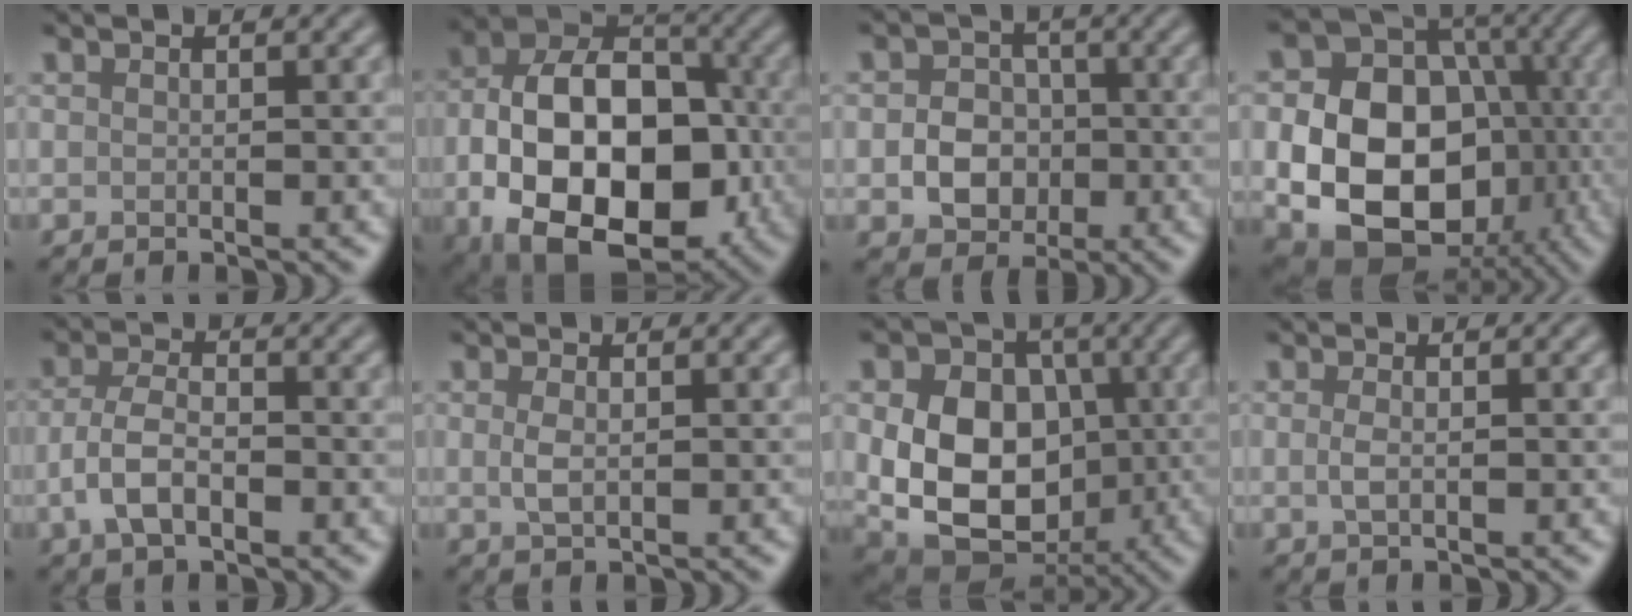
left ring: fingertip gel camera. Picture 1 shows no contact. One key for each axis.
{"total": 15.7, "fx": -3.3, "fy": 10.0, "fz": 11.6, "tx": -0.176, "ty": -0.011, "tz": -0.059}
{"total": 4.3, "fx": -0.9, "fy": 3.6, "fz": 2.2, "tx": -0.029, "ty": -0.001, "tz": -0.016}
{"total": 15.0, "fx": -2.6, "fy": 11.5, "fz": 9.2, "tx": -0.150, "ty": -0.023, "tz": -0.043}
{"total": 4.0, "fx": -1.2, "fy": 2.1, "fz": 3.2, "tx": -0.065, "ty": 0.001, "tz": -0.028}
{"total": 1.5, "fx": 0.2, "fy": 0.6, "fz": 1.3, "tx": -0.032, "ty": -0.001, "tz": 0.005}
{"total": 13.1, "fx": -0.2, "fy": 9.9, "fz": 8.6, "tx": -0.128, "ty": -0.002, "tz": -0.008}
{"total": 1.2, "fx": 0.0, "fy": 0.5, "fz": 1.1, "tx": -0.026, "ty": -0.001, "tz": -0.001}